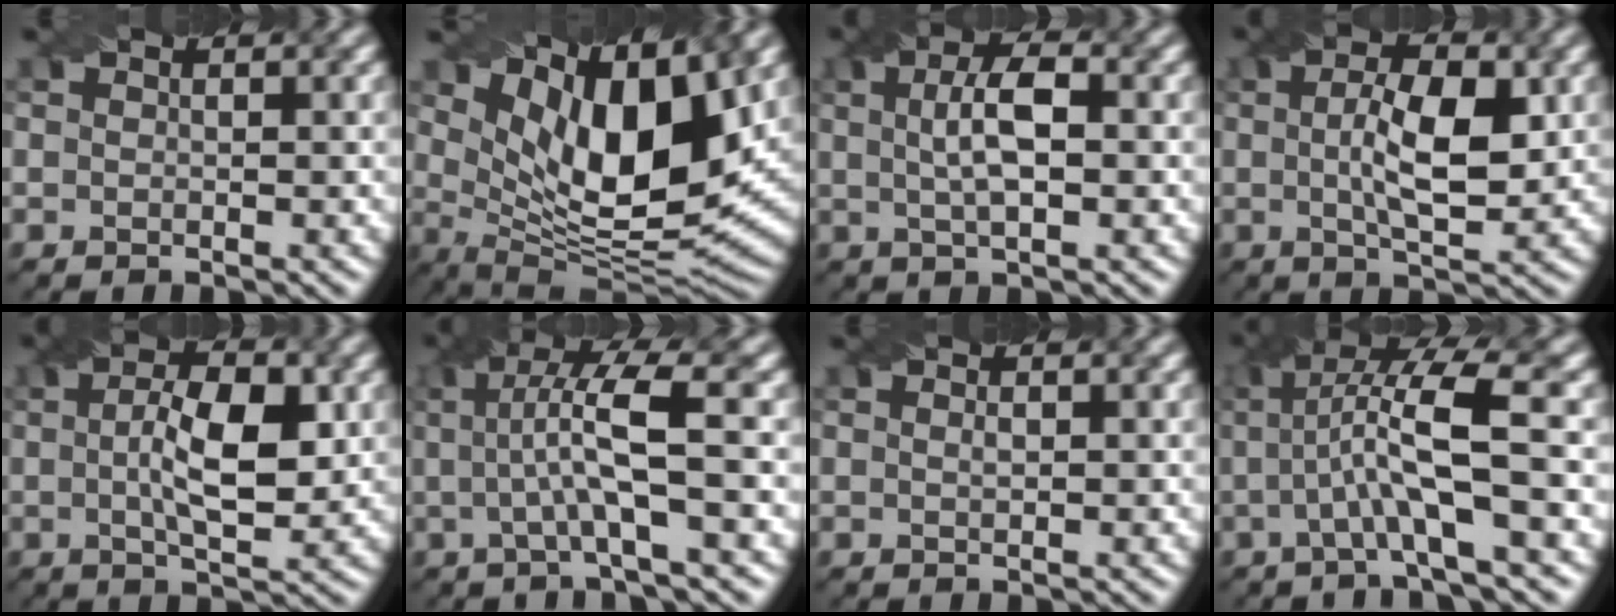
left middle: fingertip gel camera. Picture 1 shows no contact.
{"total": 12.4, "force": [5.1, 5.0, 10.1], "torque": [-0.170, -0.005, 0.093]}
{"total": 4.4, "force": [0.6, 1.4, 4.1], "torque": [-0.077, 0.009, 0.010]}
{"total": 6.4, "force": [0.7, 2.2, 6.0], "torque": [-0.102, 0.002, 0.012]}
{"total": 6.6, "force": [0.6, 2.3, 6.1], "torque": [-0.101, 0.004, 0.009]}
{"total": 6.1, "force": [0.5, 0.9, 6.0], "torque": [-0.111, 0.010, 0.008]}
{"total": 0.5, "force": [0.1, 0.2, 0.5], "torque": [-0.012, 0.002, 0.003]}
{"total": 7.3, "force": [0.6, 1.3, 7.2], "torque": [-0.127, 0.013, 0.008]}